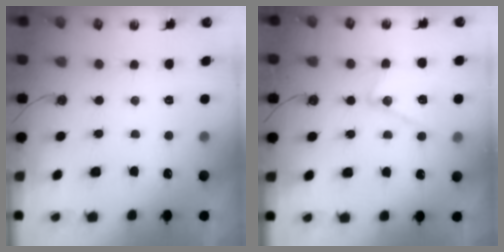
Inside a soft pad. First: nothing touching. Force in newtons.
{"total": 14.2, "press": 14.2, "slide": 0.8}